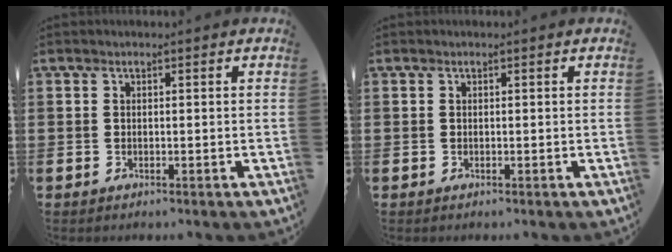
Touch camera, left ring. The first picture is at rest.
{"total": 0.0}